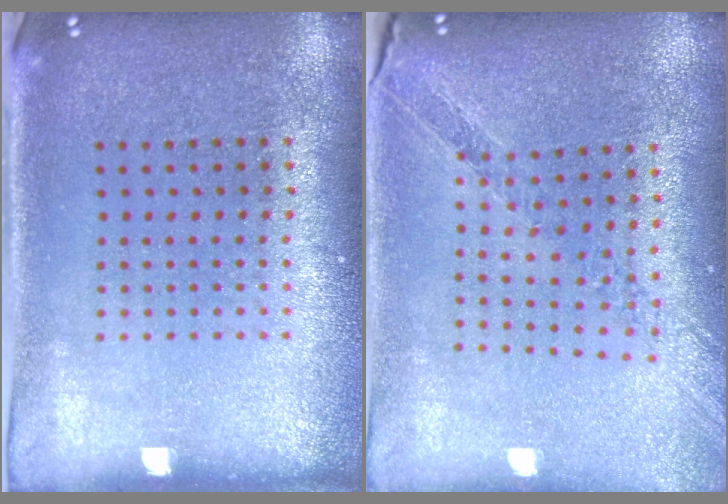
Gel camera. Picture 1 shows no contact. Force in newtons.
{"total": 0.9, "press": 0.9, "slide": 0.3}